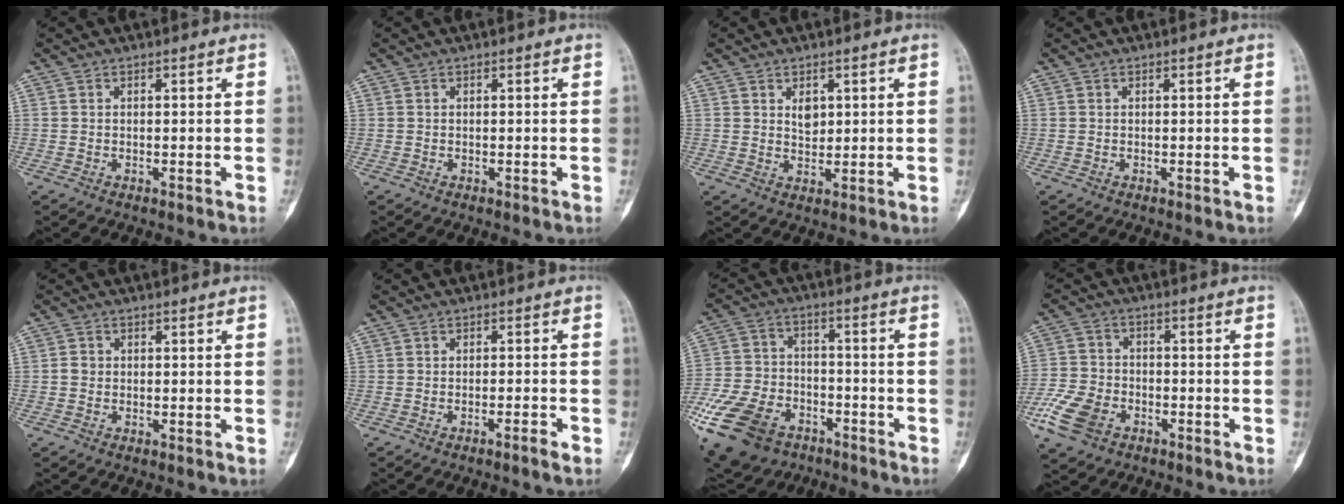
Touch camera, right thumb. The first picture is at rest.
{"total": 0.0}
{"total": 3.1, "force": [1.2, 2.1, 1.9], "torque": [-0.018, -0.009, 0.022]}
{"total": 0.0}
{"total": 1.4, "force": [-0.1, 1.3, 0.6], "torque": [-0.005, 0.004, -0.002]}
{"total": 1.9, "force": [-1.3, -0.1, 1.3], "torque": [-0.027, 0.008, -0.024]}
{"total": 23.3, "force": [-12.2, 15.2, 12.6], "torque": [-0.320, 0.026, -0.213]}
{"total": 9.9, "force": [-5.0, 6.5, 5.5], "torque": [-0.114, 0.013, -0.098]}